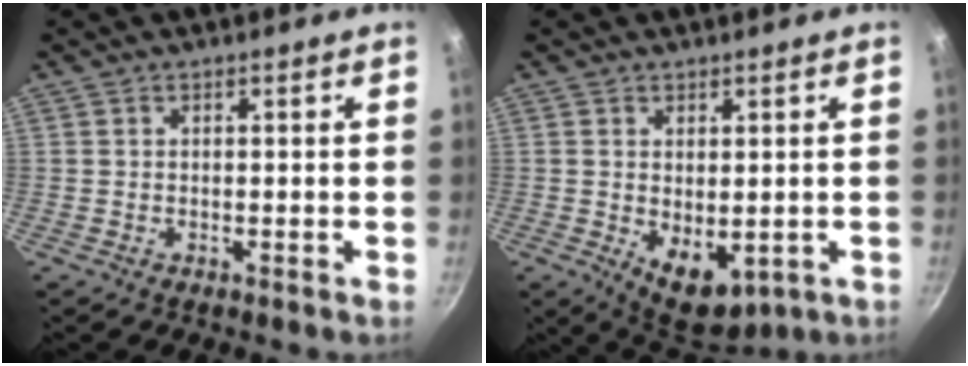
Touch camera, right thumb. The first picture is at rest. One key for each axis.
{"total": 7.7, "fx": -0.8, "fy": 4.8, "fz": 6.0, "tx": -0.069, "ty": -0.016, "tz": 0.006}